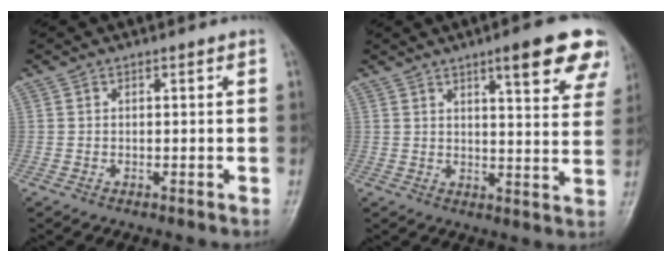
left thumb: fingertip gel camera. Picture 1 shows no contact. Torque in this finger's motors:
{"motor_torque": [1.56, 0.96, 1.18, -0.92, 0.04]}